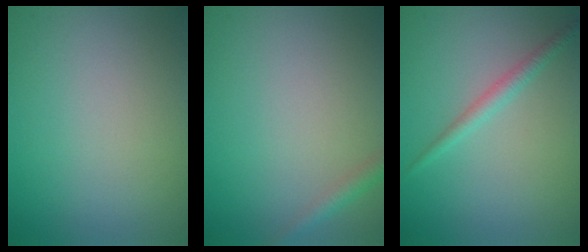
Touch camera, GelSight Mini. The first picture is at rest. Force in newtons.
{"total": 1.4, "press": 1.4, "slide": 0.1}
{"total": 1.5, "press": 1.5, "slide": 0.0}